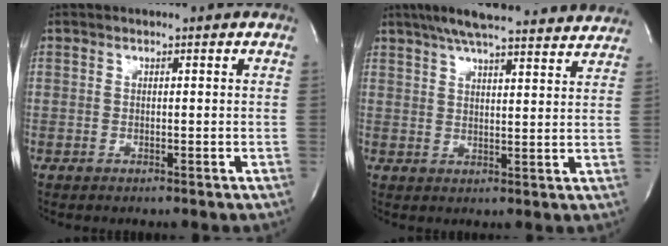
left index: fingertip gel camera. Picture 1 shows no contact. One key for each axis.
{"total": 20.2, "fx": 18.0, "fy": 2.4, "fz": 8.9, "tx": -0.141, "ty": 0.031, "tz": 0.240}